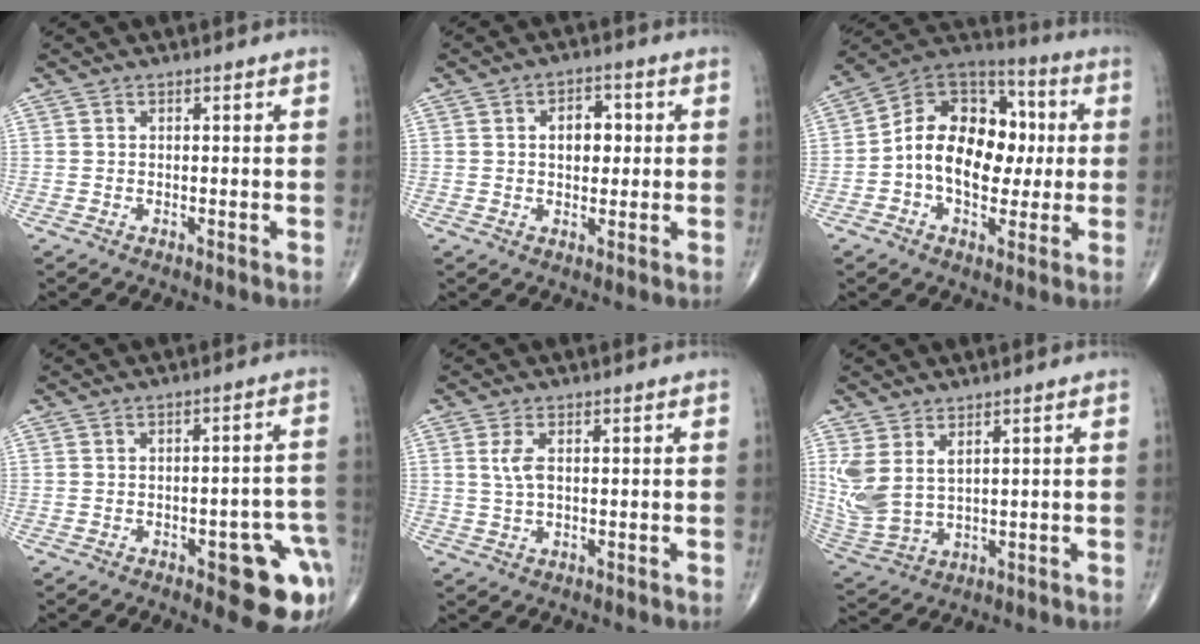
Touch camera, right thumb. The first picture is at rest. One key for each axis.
{"total": 5.7, "fx": 0.8, "fy": 3.8, "fz": 4.1, "tx": -0.041, "ty": 0.007, "tz": 0.008}
{"total": 18.2, "fx": 0.0, "fy": 12.4, "fz": 13.3, "tx": -0.174, "ty": 0.034, "tz": -0.009}
{"total": 12.5, "fx": -5.1, "fy": 4.4, "fz": 10.5, "tx": -0.083, "ty": 0.030, "tz": -0.049}
{"total": 3.2, "fx": 0.7, "fy": 1.5, "fz": 2.8, "tx": -0.064, "ty": 0.002, "tz": 0.014}
{"total": 8.7, "fx": 3.3, "fy": 4.6, "fz": 6.7, "tx": -0.156, "ty": -0.014, "tz": 0.082}